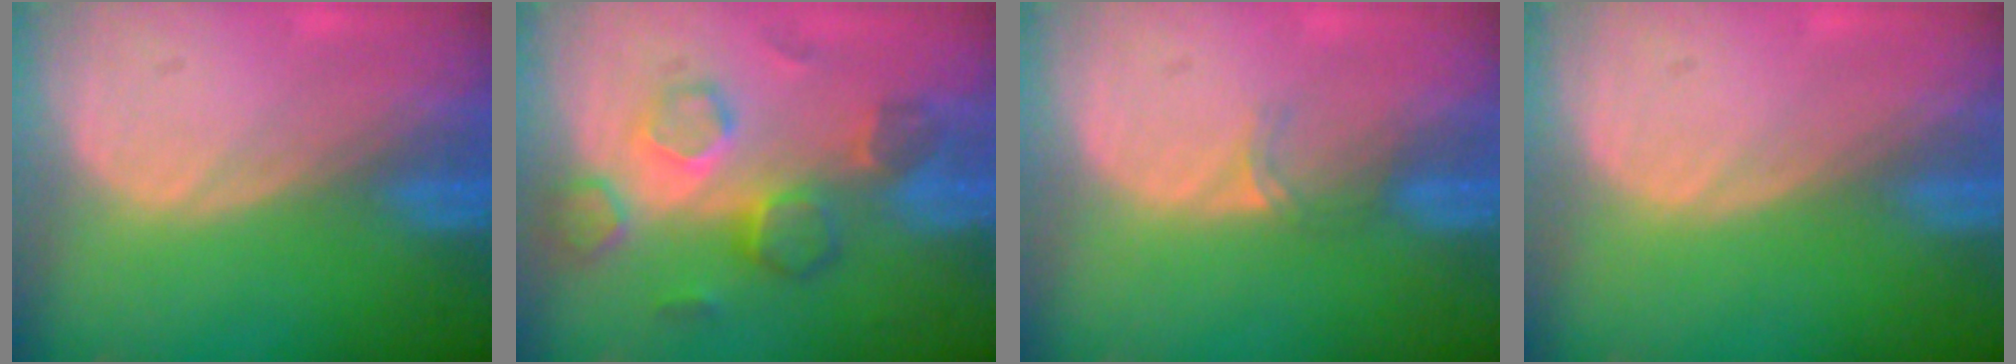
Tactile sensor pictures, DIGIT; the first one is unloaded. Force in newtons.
{"total": 7.9, "press": 7.7, "slide": 2.1}
{"total": 1.9, "press": 1.5, "slide": 1.2}
{"total": 0.0}